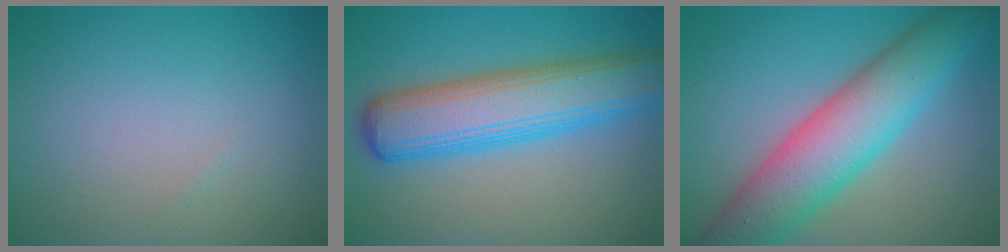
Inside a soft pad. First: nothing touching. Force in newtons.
{"total": 8.6, "press": 8.6, "slide": 0.2}
{"total": 9.3, "press": 9.3, "slide": 0.3}